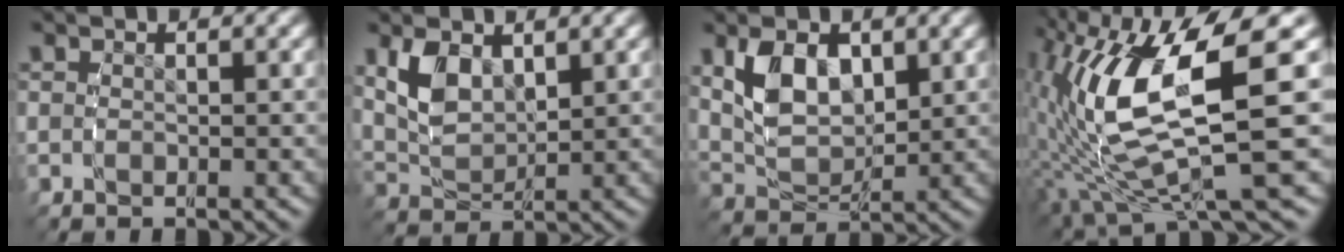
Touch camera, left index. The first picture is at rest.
{"total": 4.4, "force": [1.5, 2.8, 3.0], "torque": [-0.076, -0.011, 0.035]}
{"total": 5.9, "force": [1.5, 3.9, 4.2], "torque": [-0.094, -0.016, 0.036]}
{"total": 12.1, "force": [-0.7, 5.7, 10.7], "torque": [-0.209, -0.031, 0.016]}